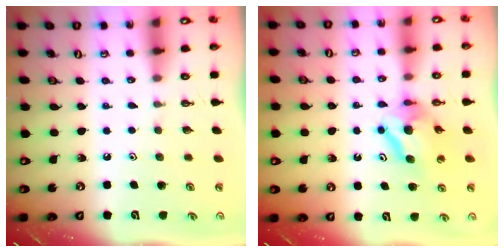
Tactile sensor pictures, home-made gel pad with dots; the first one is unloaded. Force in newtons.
{"total": 8.9, "press": 8.9, "slide": 0.8}